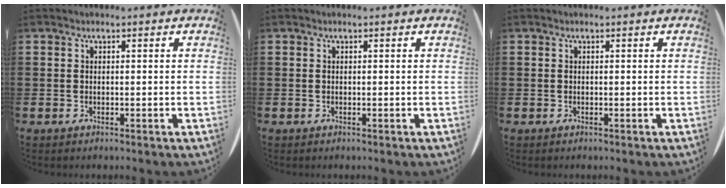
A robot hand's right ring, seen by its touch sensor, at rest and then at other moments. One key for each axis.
{"total": 0.0}
{"total": 0.0}